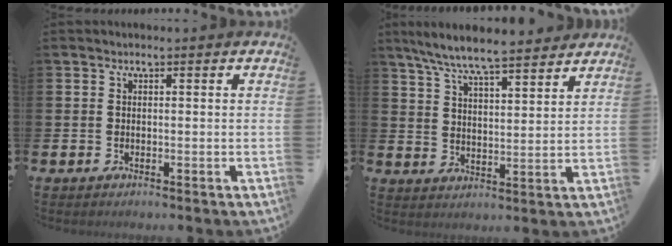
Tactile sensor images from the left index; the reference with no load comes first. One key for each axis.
{"total": 7.7, "fx": 7.3, "fy": 0.4, "fz": 2.5, "tx": -0.077, "ty": -0.035, "tz": 0.132}